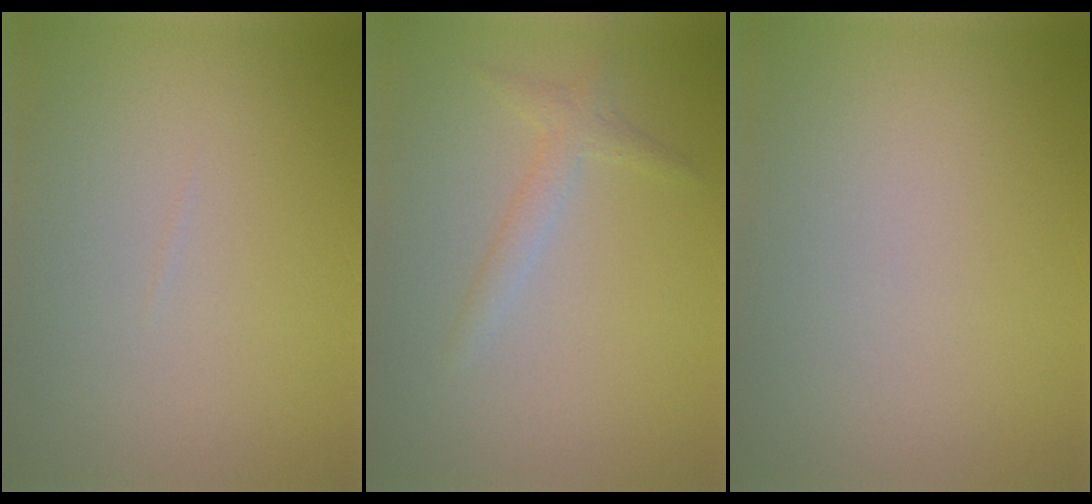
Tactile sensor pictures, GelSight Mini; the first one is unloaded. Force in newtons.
{"total": 1.6, "press": 1.6, "slide": 0.1}
{"total": 0.0}